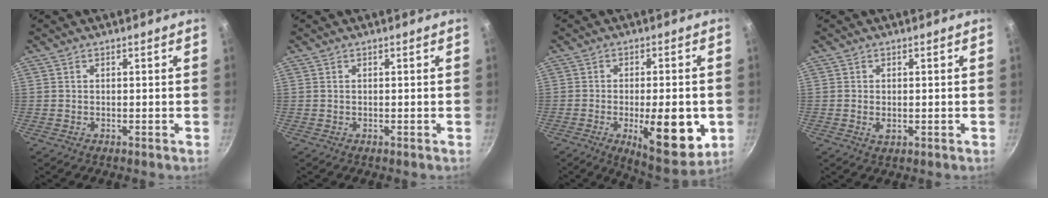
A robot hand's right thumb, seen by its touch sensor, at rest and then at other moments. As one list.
[{"total": 0.0}, {"total": 15.4, "force": [-3.7, 5.8, 13.8], "torque": [-0.165, -0.002, -0.043]}, {"total": 2.0, "force": [-0.2, 1.3, 1.5], "torque": [-0.026, -0.003, -0.002]}]